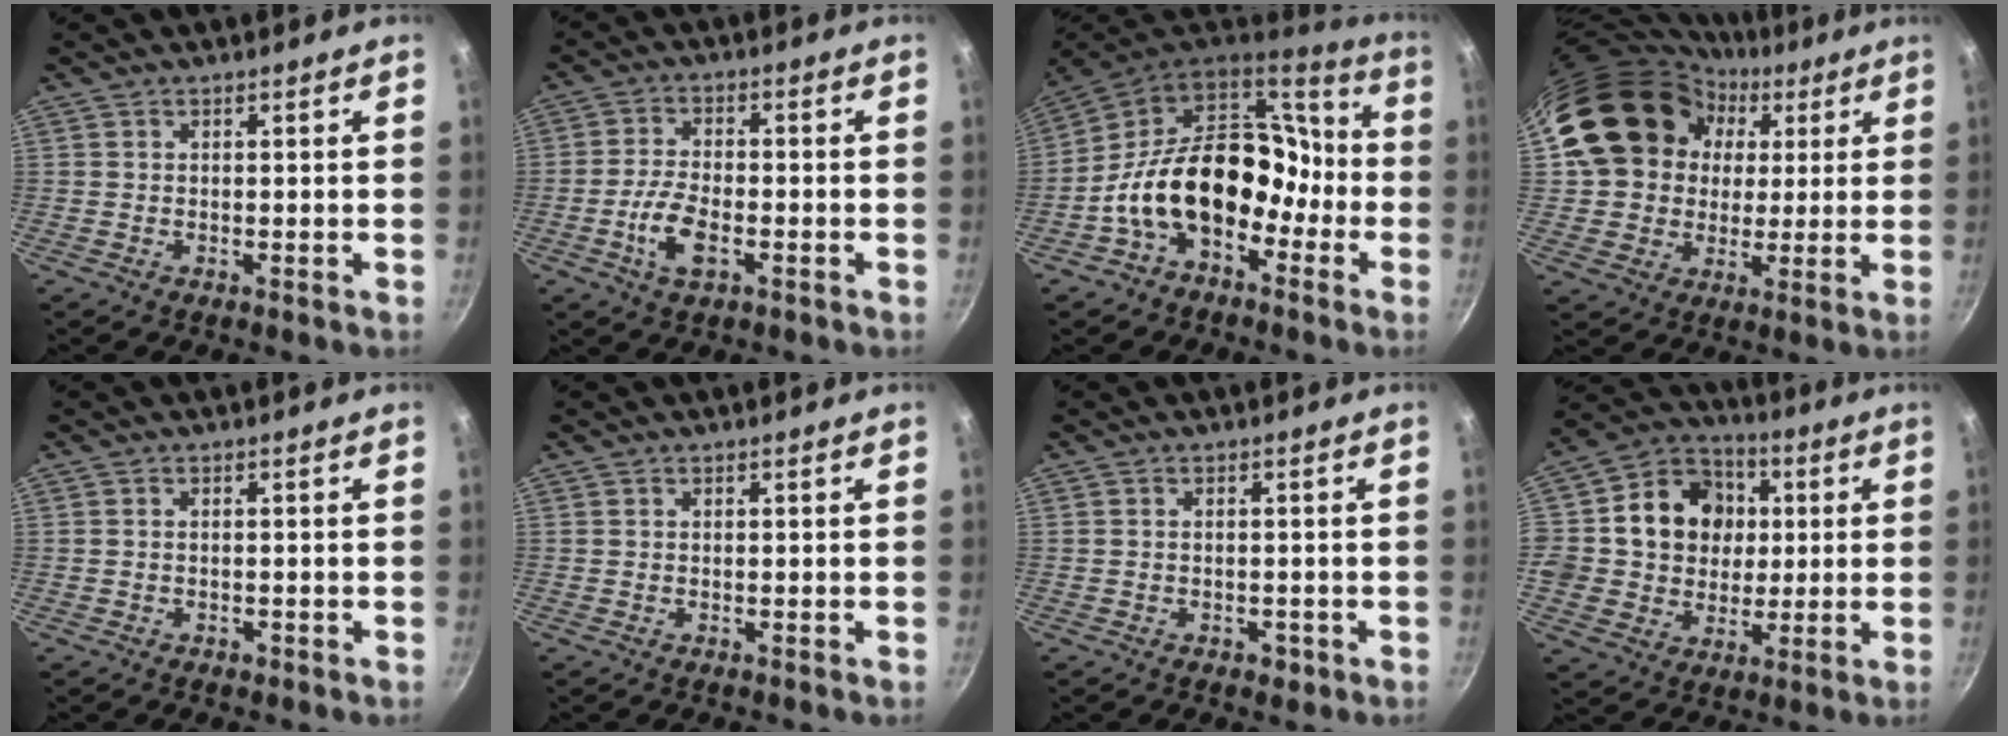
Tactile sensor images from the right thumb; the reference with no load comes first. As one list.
[{"total": 7.2, "force": [-2.5, 3.4, 5.8], "torque": [-0.115, 0.015, -0.052]}, {"total": 20.2, "force": [-5.6, 13.8, 13.6], "torque": [-0.175, 0.081, -0.109]}, {"total": 18.5, "force": [5.3, 15.5, 8.7], "torque": [-0.129, 0.025, 0.093]}, {"total": 0.8, "force": [-0.5, 0.5, 0.5], "torque": [-0.009, 0.003, -0.005]}, {"total": 0.0}, {"total": 2.0, "force": [-1.0, 1.3, 1.2], "torque": [-0.016, 0.008, -0.006]}, {"total": 16.0, "force": [2.4, 14.1, 7.1], "torque": [-0.091, 0.019, 0.033]}]